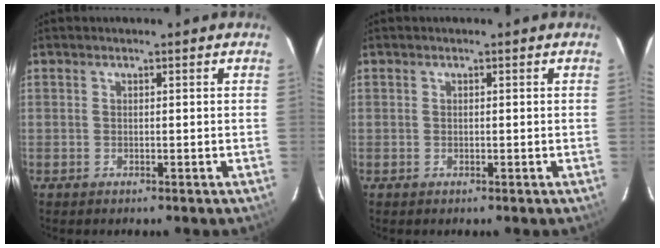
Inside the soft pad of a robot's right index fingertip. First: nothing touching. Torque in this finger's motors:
{"motor_torque": [-0.07, 0.01, -0.04, -0.01]}